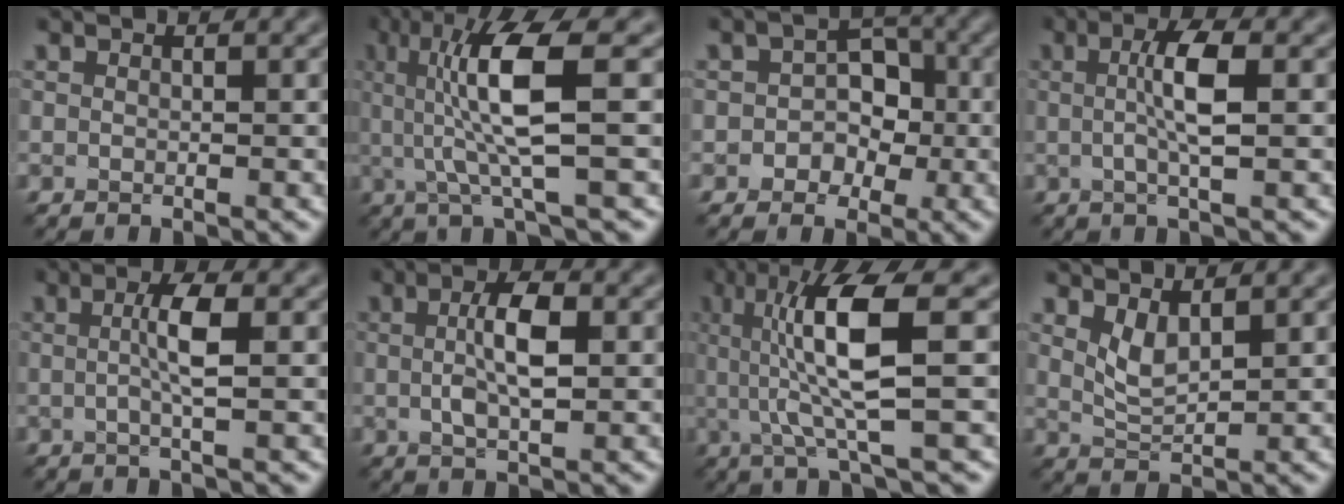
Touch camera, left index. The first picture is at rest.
{"total": 8.0, "force": [0.9, 1.6, 7.7], "torque": [-0.144, -0.002, 0.022]}
{"total": 3.6, "force": [-0.8, 2.9, 2.0], "torque": [-0.004, 0.004, -0.020]}
{"total": 4.0, "force": [0.3, 0.7, 4.0], "torque": [-0.074, 0.005, 0.002]}
{"total": 3.2, "force": [0.2, 0.4, 3.2], "torque": [-0.060, 0.005, 0.001]}
{"total": 4.6, "force": [0.4, 1.5, 4.3], "torque": [-0.084, 0.004, 0.004]}
{"total": 8.8, "force": [1.1, 2.0, 8.5], "torque": [-0.155, -0.001, 0.025]}
{"total": 2.2, "force": [1.3, 0.8, 1.7], "torque": [-0.040, -0.008, 0.030]}